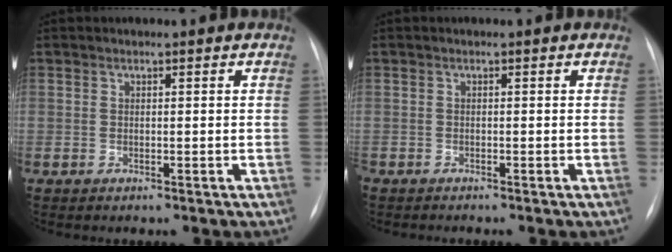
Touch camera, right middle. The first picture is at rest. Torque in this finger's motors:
{"motor_torque": [1.00, -0.95, 0.16, 0.07]}